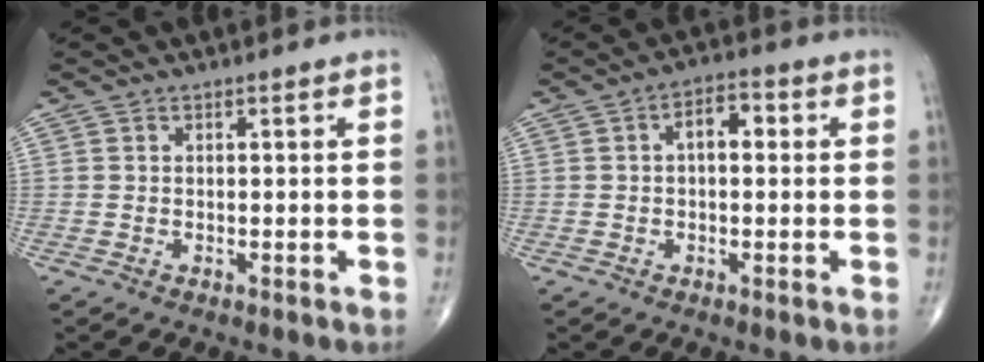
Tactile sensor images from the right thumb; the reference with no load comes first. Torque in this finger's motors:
{"motor_torque": [1.38, 2.65, 0.55, 0.12, 0.01]}